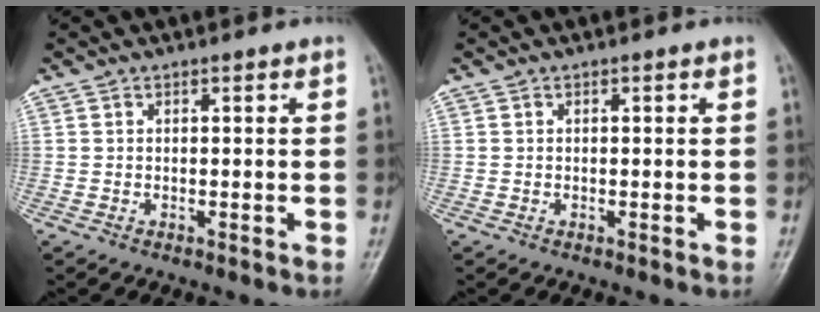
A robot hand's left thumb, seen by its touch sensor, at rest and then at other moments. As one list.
[{"total": 0.0}]